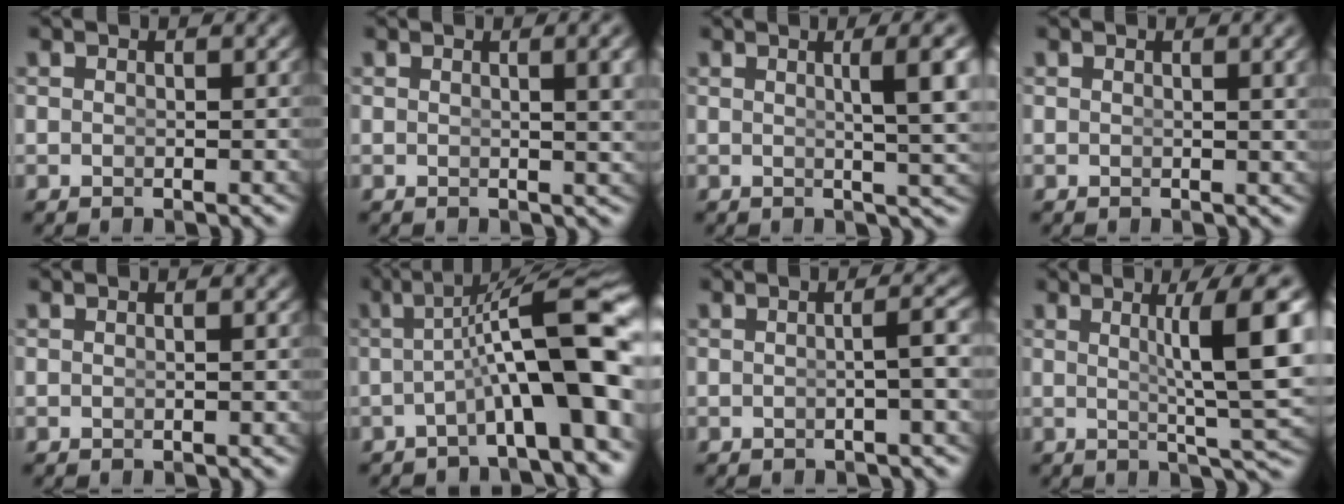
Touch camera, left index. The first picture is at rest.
{"total": 2.4, "force": [0.9, -0.1, 2.3], "torque": [-0.019, -0.002, 0.014]}
{"total": 5.0, "force": [1.2, 0.4, 4.9], "torque": [-0.059, -0.001, 0.023]}
{"total": 1.3, "force": [0.6, -0.2, 1.2], "torque": [-0.010, -0.001, 0.009]}
{"total": 0.0}
{"total": 8.3, "force": [-1.2, 1.5, 8.1], "torque": [-0.116, 0.009, -0.012]}
{"total": 1.9, "force": [-0.4, -0.6, 1.8], "torque": [-0.023, 0.005, -0.004]}
{"total": 7.5, "force": [1.3, 1.1, 7.4], "torque": [-0.092, 0.000, 0.023]}